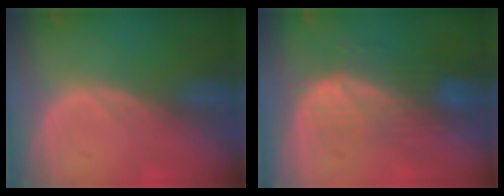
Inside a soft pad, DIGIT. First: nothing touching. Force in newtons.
{"total": 7.7, "press": 6.9, "slide": 3.5}